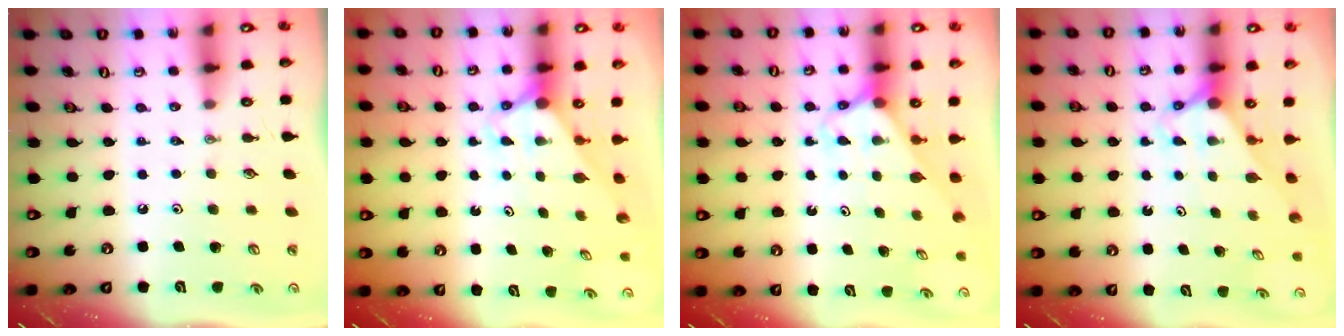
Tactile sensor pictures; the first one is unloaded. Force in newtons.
{"total": 2.7, "press": 2.7, "slide": 0.0}
{"total": 2.6, "press": 2.6, "slide": 0.2}
{"total": 2.8, "press": 2.8, "slide": 0.0}